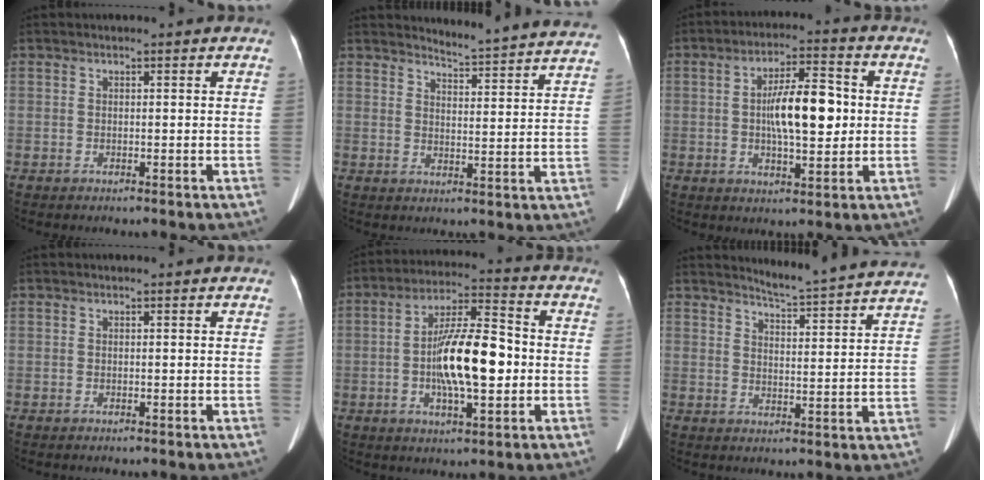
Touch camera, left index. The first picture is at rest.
{"total": 14.7, "force": [14.5, -0.7, 2.3], "torque": [-0.031, -0.073, 0.156]}
{"total": 9.8, "force": [0.4, 3.0, 9.4], "torque": [-0.163, 0.015, 0.007]}
{"total": 0.0}
{"total": 13.1, "force": [-1.4, 3.3, 12.5], "torque": [-0.229, 0.012, -0.024]}
{"total": 14.4, "force": [13.8, -1.4, 3.6], "torque": [-0.063, -0.055, 0.164]}